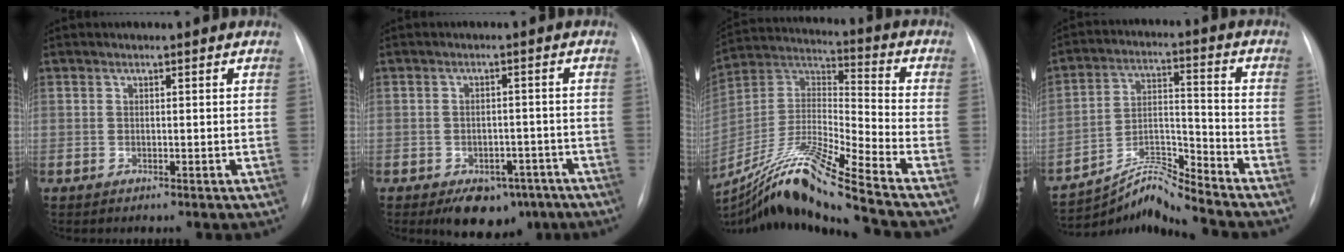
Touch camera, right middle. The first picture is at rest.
{"total": 7.5, "force": [-4.9, 4.3, 3.5], "torque": [-0.039, 0.009, -0.064]}
{"total": 19.2, "force": [-15.3, -2.0, 11.3], "torque": [-0.242, -0.007, -0.284]}
{"total": 8.7, "force": [-8.4, -2.4, 0.6], "torque": [-0.019, 0.023, -0.149]}